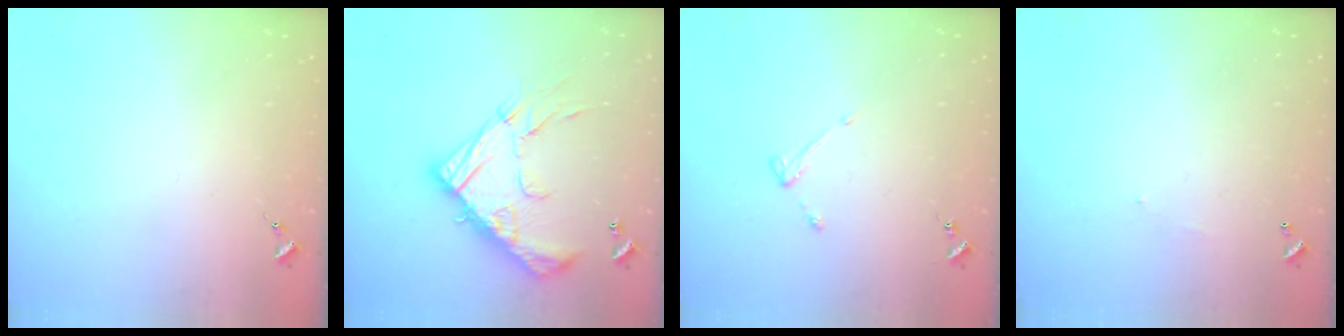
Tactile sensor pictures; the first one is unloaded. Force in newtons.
{"total": 20.3, "press": 20.3, "slide": 1.7}
{"total": 3.0, "press": 3.0, "slide": 0.4}
{"total": 3.7, "press": 3.7, "slide": 0.2}